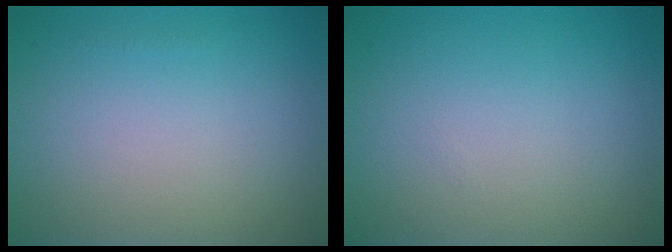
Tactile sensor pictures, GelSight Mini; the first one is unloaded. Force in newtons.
{"total": 0.0}